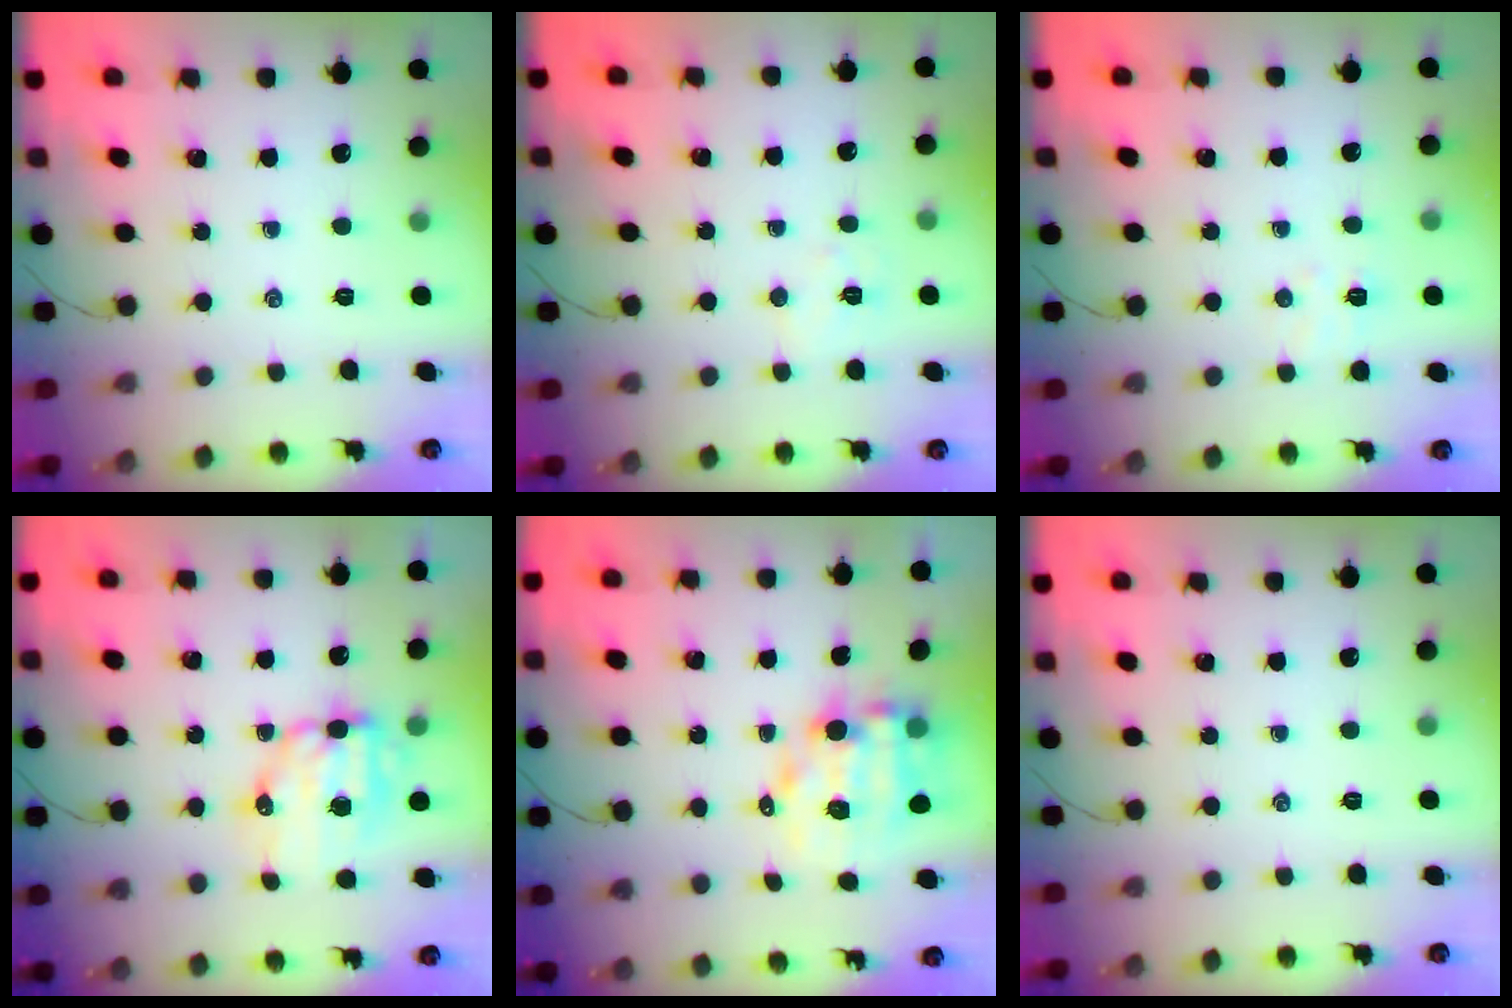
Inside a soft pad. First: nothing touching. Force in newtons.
{"total": 5.6, "press": 5.5, "slide": 1.1}
{"total": 4.6, "press": 4.4, "slide": 1.2}
{"total": 9.3, "press": 9.1, "slide": 2.1}
{"total": 8.1, "press": 7.8, "slide": 2.3}
{"total": 0.0}